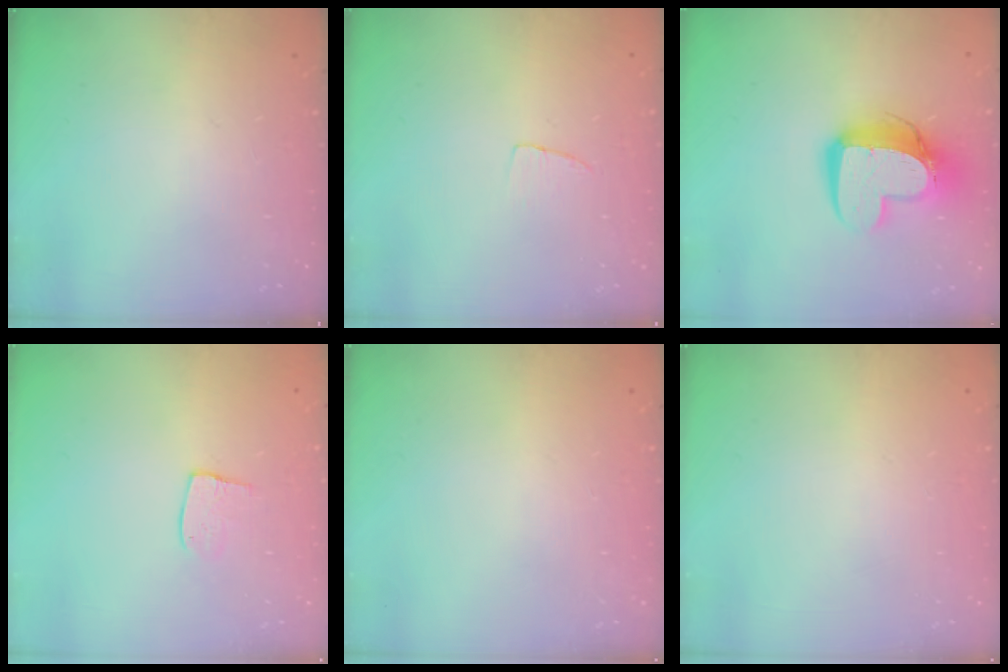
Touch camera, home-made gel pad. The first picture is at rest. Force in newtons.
{"total": 3.2, "press": 3.2, "slide": 0.2}
{"total": 14.2, "press": 14.2, "slide": 1.4}
{"total": 7.5, "press": 7.5, "slide": 0.4}
{"total": 0.0}
{"total": 0.0}